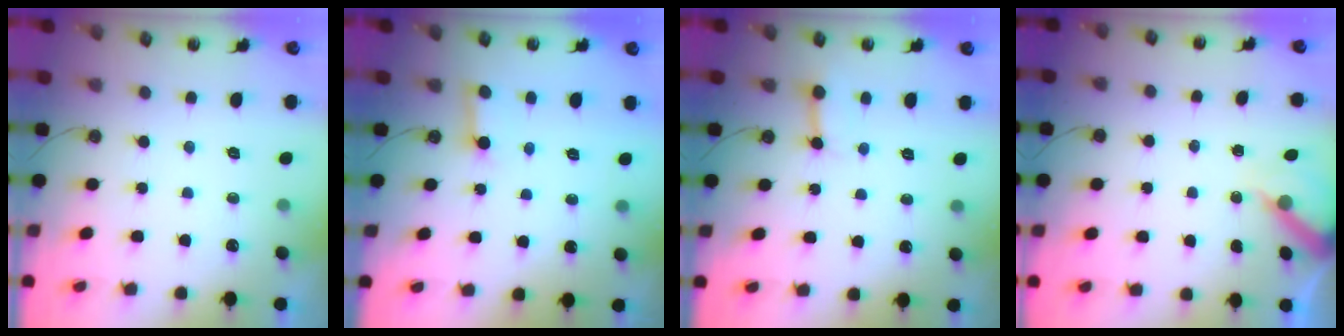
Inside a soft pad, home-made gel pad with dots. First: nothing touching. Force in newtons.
{"total": 3.0, "press": 3.0, "slide": 0.4}
{"total": 3.5, "press": 3.5, "slide": 0.4}
{"total": 6.4, "press": 6.3, "slide": 0.7}